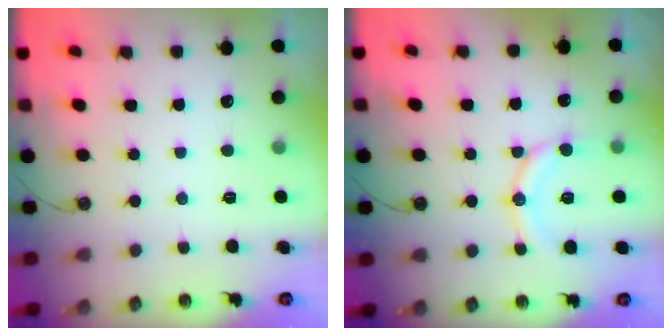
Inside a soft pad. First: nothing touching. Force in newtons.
{"total": 12.0, "press": 11.7, "slide": 2.6}